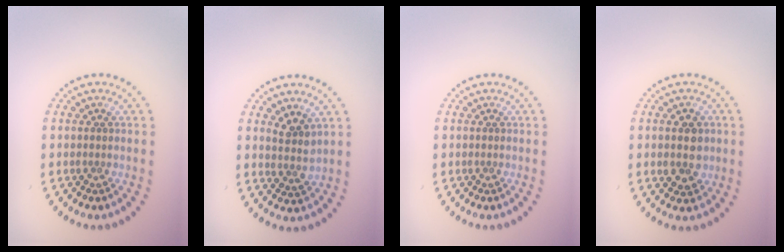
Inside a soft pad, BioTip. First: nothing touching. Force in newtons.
{"total": 2.2, "press": 1.8, "slide": 1.3}
{"total": 0.0}
{"total": 3.0, "press": 2.9, "slide": 0.4}